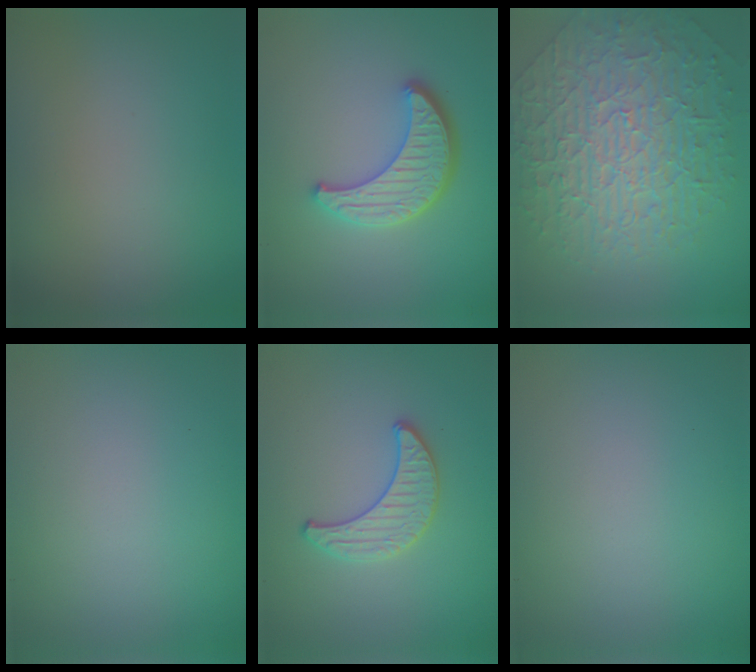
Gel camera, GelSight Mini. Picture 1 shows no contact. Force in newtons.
{"total": 4.5, "press": 3.8, "slide": 2.5}
{"total": 10.0, "press": 6.7, "slide": 7.5}
{"total": 0.0}
{"total": 2.0, "press": 2.0, "slide": 0.1}
{"total": 0.0}